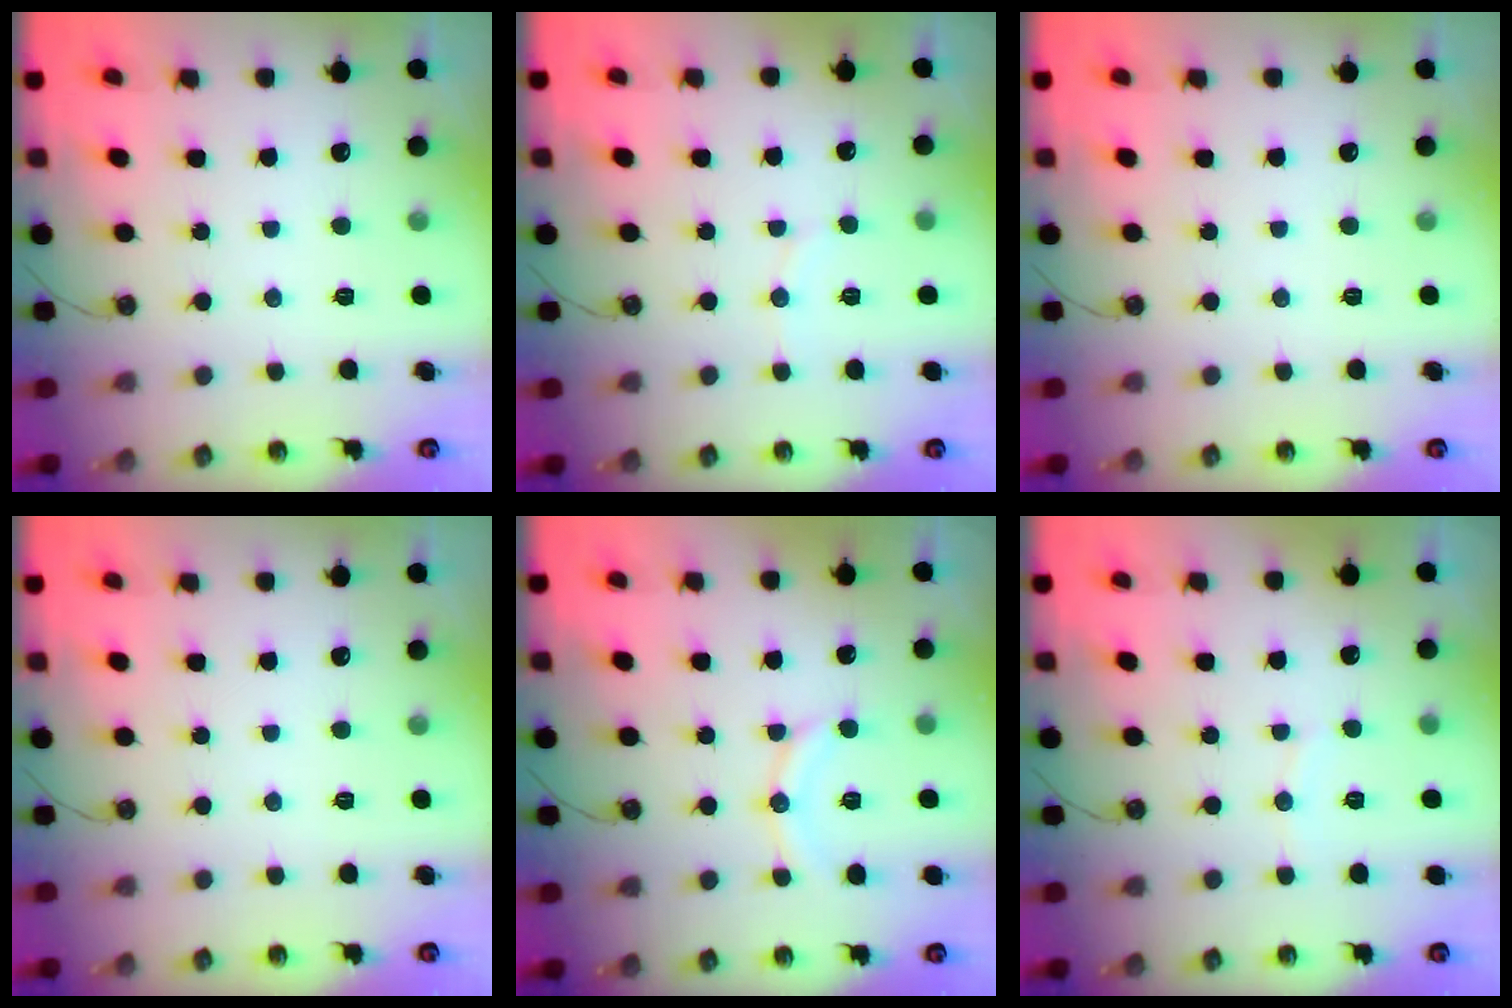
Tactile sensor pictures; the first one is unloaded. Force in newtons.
{"total": 2.9, "press": 2.9, "slide": 0.3}
{"total": 0.0}
{"total": 0.0}
{"total": 8.6, "press": 8.6, "slide": 0.5}
{"total": 2.8, "press": 2.8, "slide": 0.3}